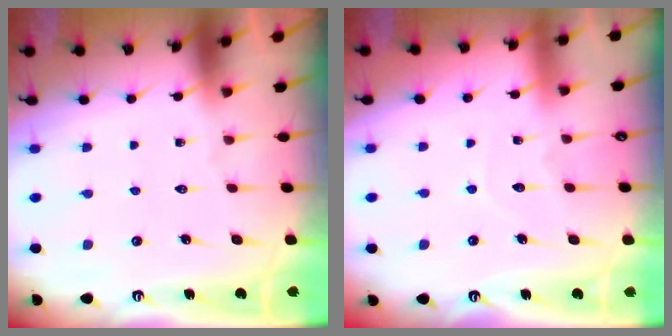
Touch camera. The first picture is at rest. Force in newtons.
{"total": 4.8, "press": 4.8, "slide": 0.1}